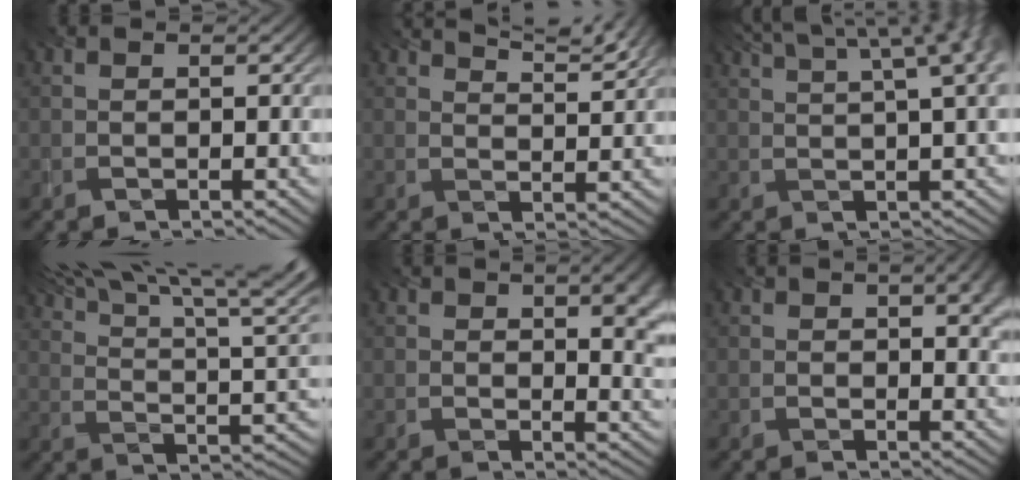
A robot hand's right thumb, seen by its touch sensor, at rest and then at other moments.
{"total": 5.9, "force": [5.1, 0.8, 2.8], "torque": [-0.056, 0.004, 0.084]}
{"total": 12.1, "force": [7.6, 3.1, 8.9], "torque": [-0.138, 0.040, 0.087]}
{"total": 18.6, "force": [13.8, 4.6, 11.6], "torque": [-0.176, 0.023, 0.183]}
{"total": 6.9, "force": [1.9, 4.1, 5.2], "torque": [-0.070, -0.022, 0.042]}
{"total": 4.3, "force": [1.4, 2.7, 3.1], "torque": [-0.043, -0.012, 0.026]}